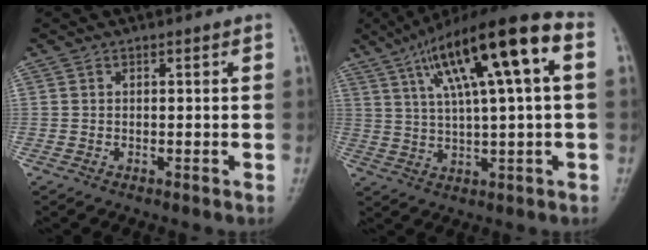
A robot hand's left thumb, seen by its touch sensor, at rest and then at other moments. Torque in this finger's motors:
{"motor_torque": [2.18, 2.30, 2.18, -0.59, 0.47]}